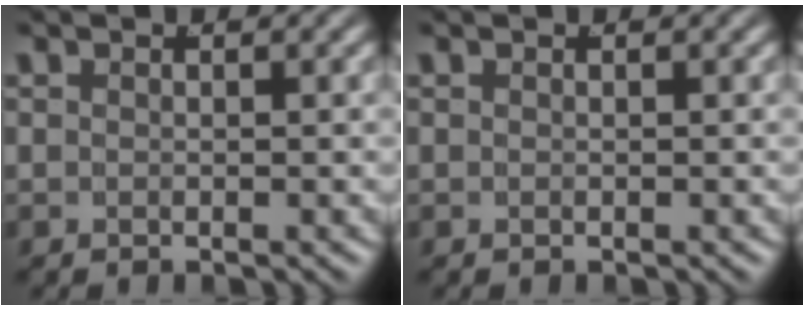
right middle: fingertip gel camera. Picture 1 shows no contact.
{"total": 0.0}